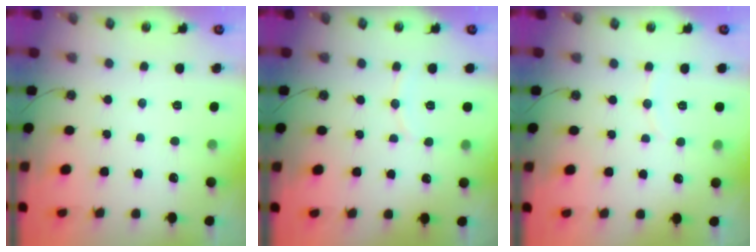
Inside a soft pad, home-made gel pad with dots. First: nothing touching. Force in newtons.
{"total": 5.1, "press": 5.1, "slide": 0.4}
{"total": 5.3, "press": 5.2, "slide": 1.1}